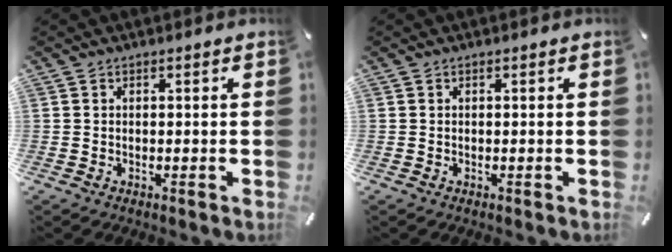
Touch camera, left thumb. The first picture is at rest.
{"total": 0.0}